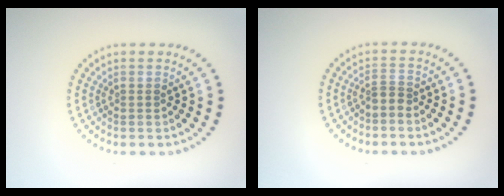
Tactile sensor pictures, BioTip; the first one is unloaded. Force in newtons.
{"total": 1.1, "press": 0.8, "slide": 0.8}